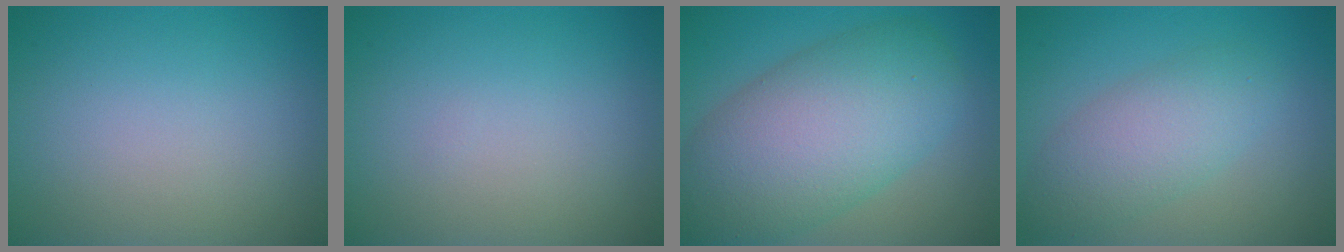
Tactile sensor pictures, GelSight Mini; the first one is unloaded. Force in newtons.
{"total": 0.0}
{"total": 10.4, "press": 10.4, "slide": 0.4}
{"total": 4.2, "press": 4.2, "slide": 0.0}